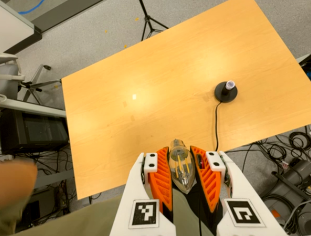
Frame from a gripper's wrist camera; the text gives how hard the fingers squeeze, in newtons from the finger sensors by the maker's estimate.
{"total": 22.6, "left": 24.7, "right": 20.6}